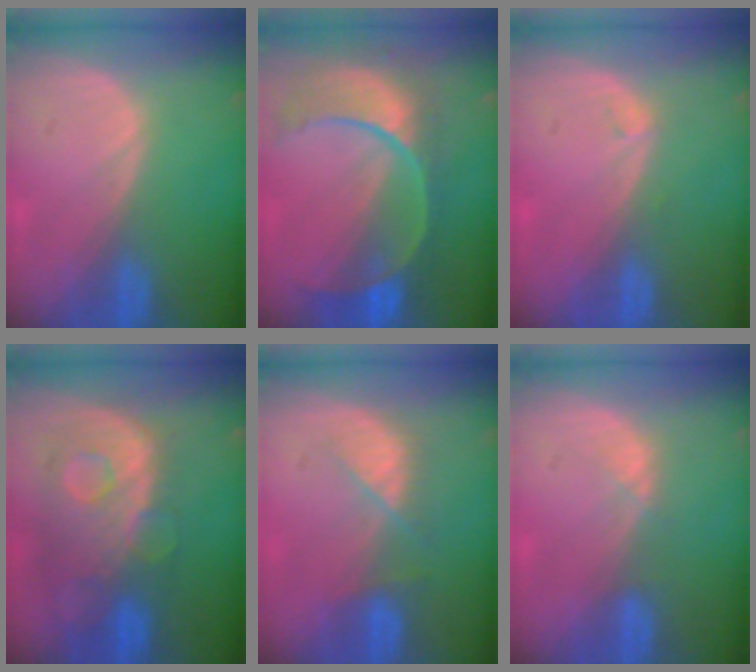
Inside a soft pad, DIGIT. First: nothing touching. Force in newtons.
{"total": 11.2, "press": 9.4, "slide": 6.2}
{"total": 0.6, "press": 0.6, "slide": 0.2}
{"total": 11.1, "press": 9.7, "slide": 5.4}
{"total": 4.1, "press": 4.1, "slide": 0.5}
{"total": 1.4, "press": 1.2, "slide": 0.7}